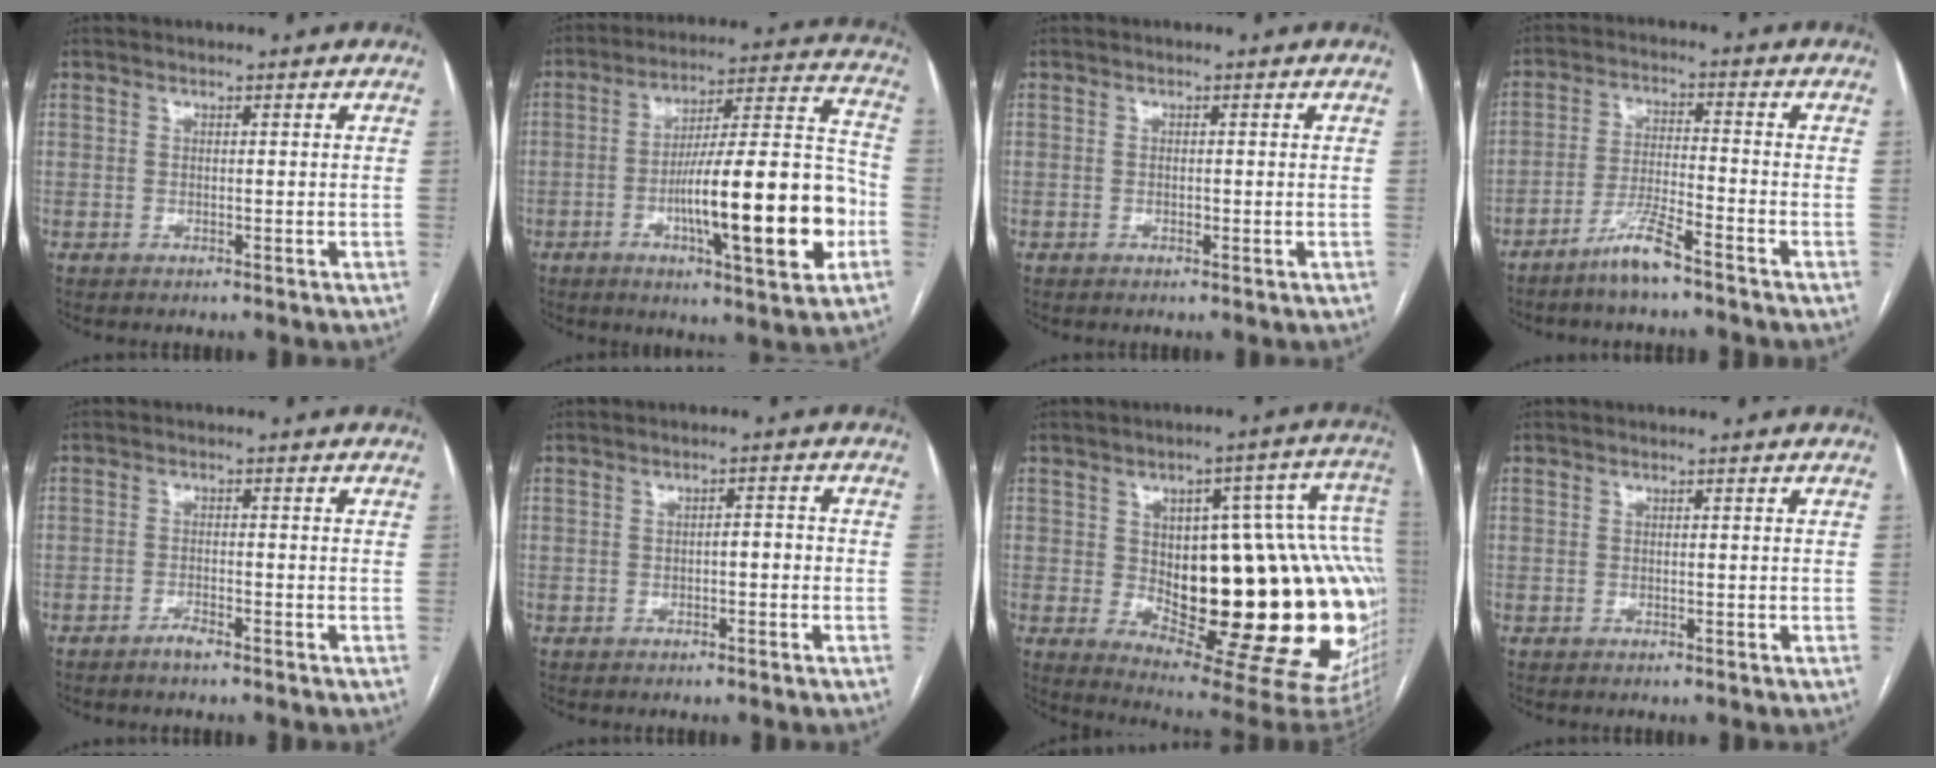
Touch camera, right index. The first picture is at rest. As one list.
[{"total": 20.8, "force": [-5.6, 2.7, 19.8], "torque": [-0.289, 0.014, -0.077]}, {"total": 0.6, "force": [0.0, 0.4, 0.4], "torque": [-0.010, 0.001, 0.001]}, {"total": 6.1, "force": [-4.7, 0.0, 3.9], "torque": [-0.080, -0.010, -0.095]}, {"total": 1.8, "force": [-1.5, 0.1, 1.0], "torque": [-0.022, -0.001, -0.029]}, {"total": 2.0, "force": [-0.6, 0.7, 1.7], "torque": [-0.024, 0.008, -0.009]}, {"total": 31.8, "force": [-1.7, 9.9, 30.2], "torque": [-0.329, 0.033, 0.002]}, {"total": 0.0}]